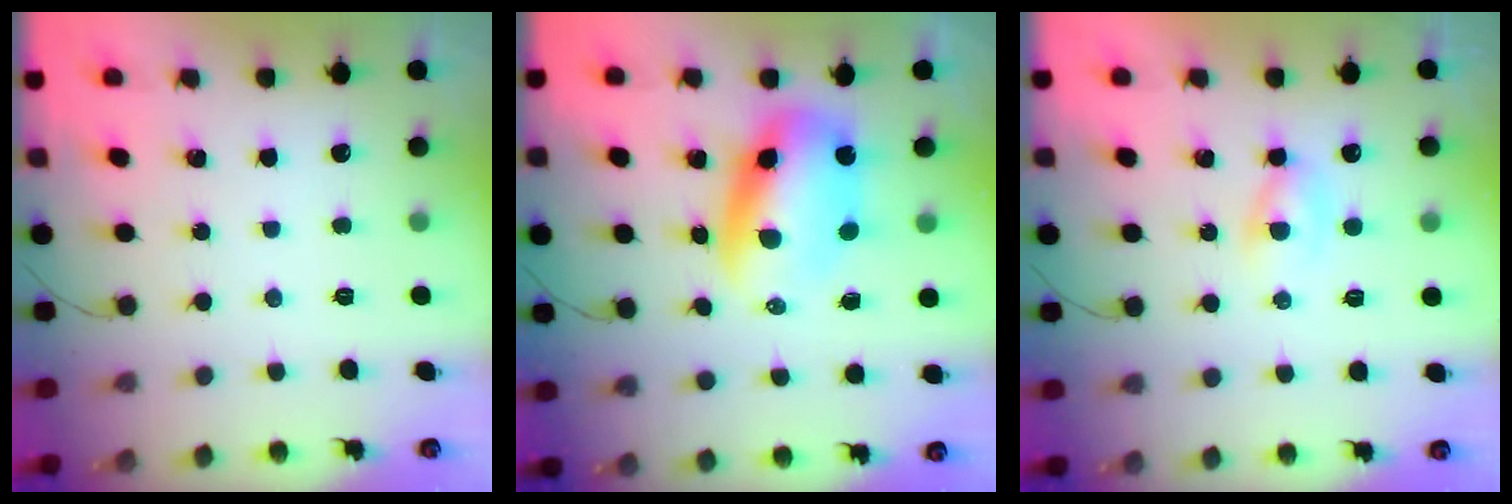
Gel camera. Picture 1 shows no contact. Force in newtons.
{"total": 11.2, "press": 10.8, "slide": 3.0}
{"total": 2.2, "press": 2.0, "slide": 1.1}